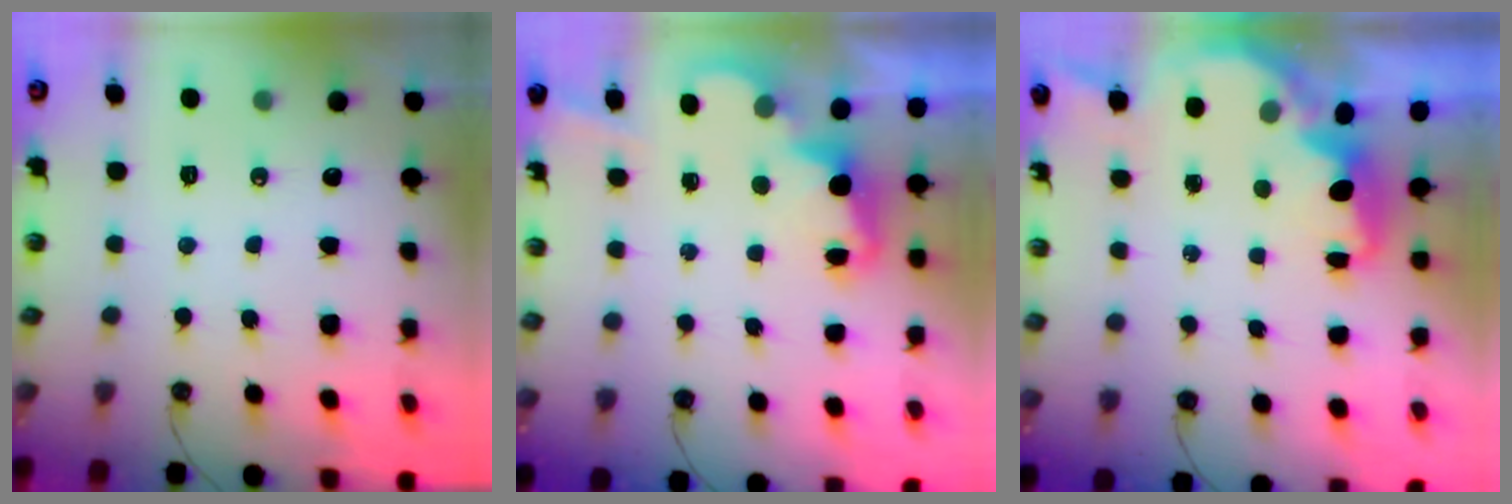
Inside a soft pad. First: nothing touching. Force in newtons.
{"total": 2.4, "press": 2.3, "slide": 0.6}
{"total": 2.3, "press": 2.2, "slide": 0.7}